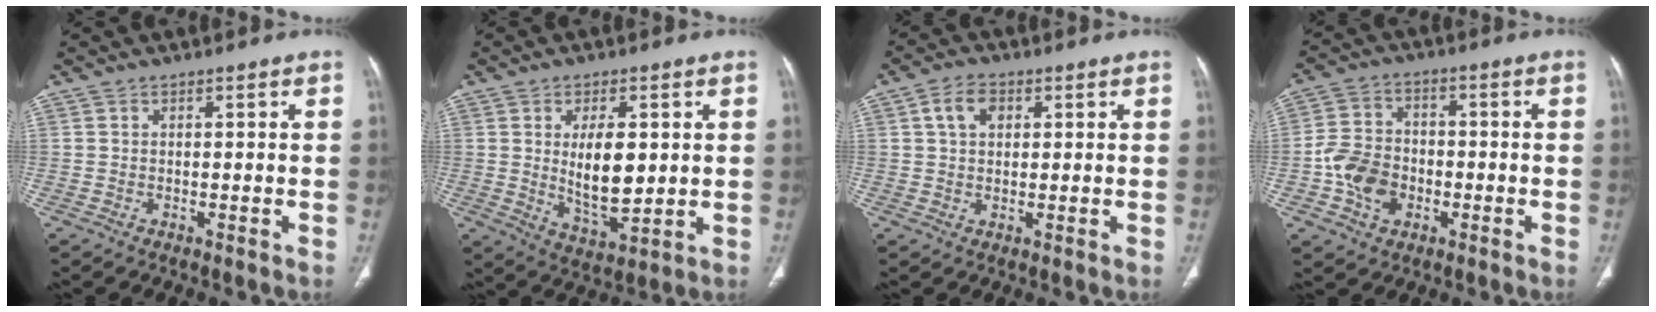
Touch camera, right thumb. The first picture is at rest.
{"total": 10.4, "force": [1.2, 4.9, 9.1], "torque": [-0.133, -0.023, 0.033]}
{"total": 4.9, "force": [1.6, 3.4, 3.2], "torque": [-0.047, 0.006, 0.027]}
{"total": 9.5, "force": [-2.8, 7.3, 5.4], "torque": [-0.079, 0.019, -0.054]}